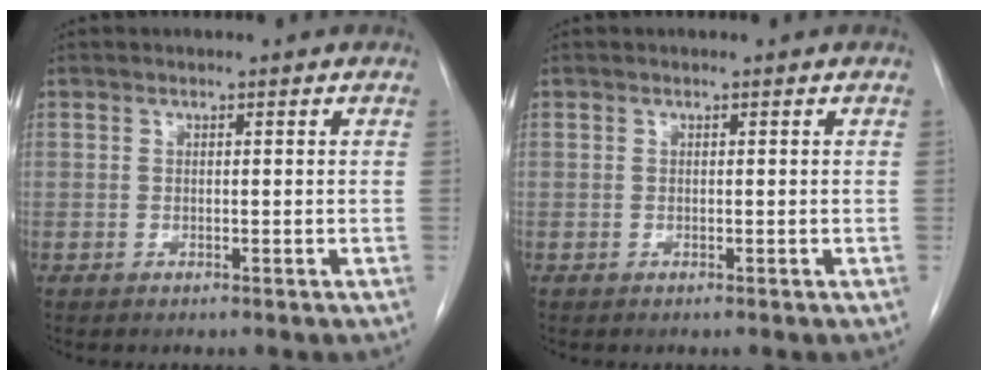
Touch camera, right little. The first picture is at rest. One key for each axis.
{"total": 0.0}